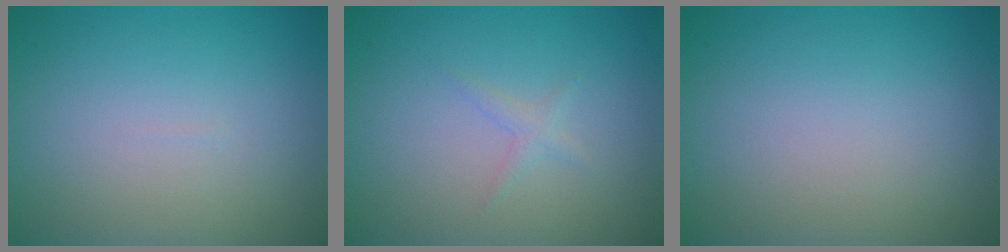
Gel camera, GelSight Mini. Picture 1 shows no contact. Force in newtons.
{"total": 0.9, "press": 0.9, "slide": 0.0}
{"total": 0.0}